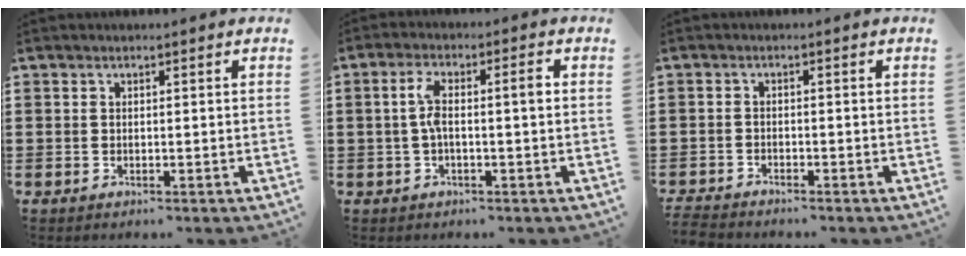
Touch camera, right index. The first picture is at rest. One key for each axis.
{"total": 5.0, "fx": 0.0, "fy": 1.1, "fz": 4.9, "tx": -0.091, "ty": 0.009, "tz": -0.005}
{"total": 1.9, "fx": -1.9, "fy": 0.0, "fz": 0.0, "tx": -0.004, "ty": 0.000, "tz": -0.040}